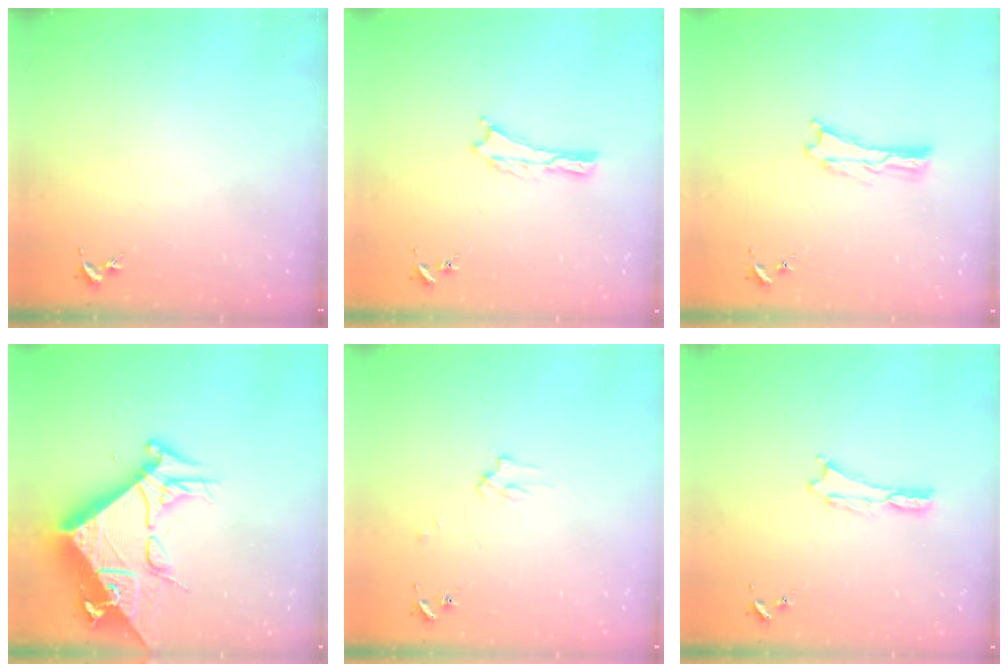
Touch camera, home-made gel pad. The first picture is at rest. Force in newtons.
{"total": 0.0}
{"total": 0.0}
{"total": 17.0, "press": 16.9, "slide": 1.6}
{"total": 2.2, "press": 2.2, "slide": 0.2}
{"total": 0.0}